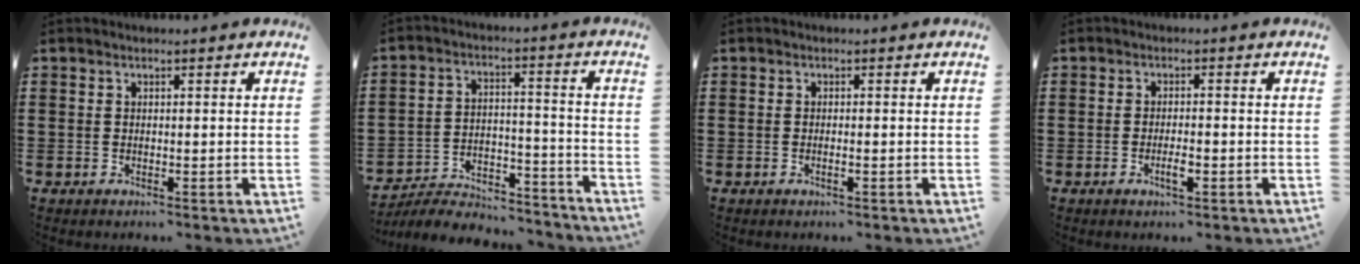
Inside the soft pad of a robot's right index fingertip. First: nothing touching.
{"total": 6.1, "force": [-5.9, 1.0, 1.1], "torque": [-0.022, 0.015, -0.118]}
{"total": 0.6, "force": [-0.2, 0.0, 0.6], "torque": [-0.010, -0.005, -0.003]}
{"total": 2.5, "force": [-1.0, 0.5, 2.2], "torque": [-0.047, -0.004, -0.020]}